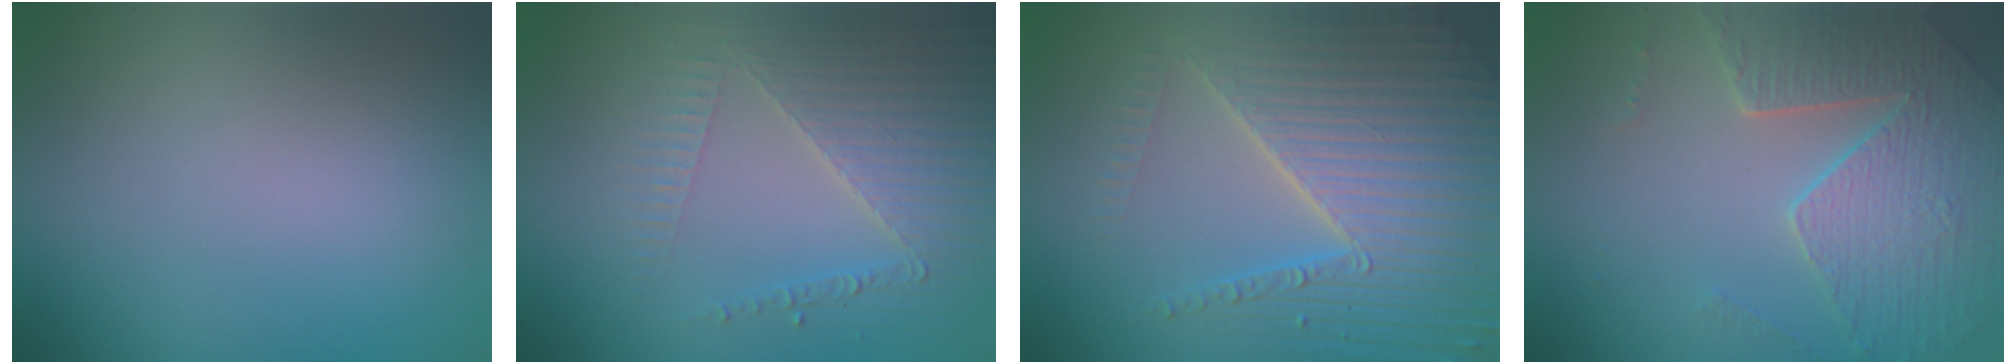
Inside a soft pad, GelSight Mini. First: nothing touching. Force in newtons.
{"total": 4.1, "press": 4.0, "slide": 0.6}
{"total": 6.9, "press": 6.7, "slide": 1.6}
{"total": 5.0, "press": 4.5, "slide": 2.1}